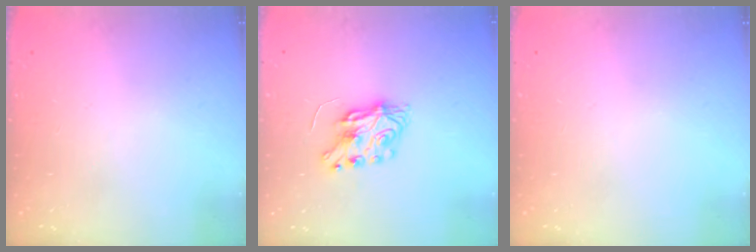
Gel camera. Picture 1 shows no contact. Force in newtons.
{"total": 7.2, "press": 7.2, "slide": 0.2}
{"total": 0.0}